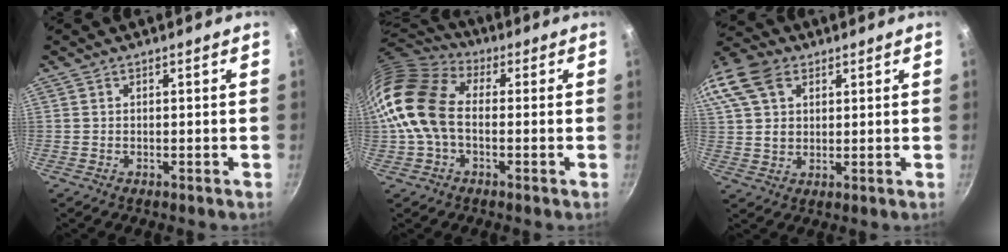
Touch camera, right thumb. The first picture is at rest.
{"total": 14.4, "force": [-0.7, 9.8, 10.5], "torque": [-0.182, 0.030, -0.032]}
{"total": 19.3, "force": [8.2, 13.7, 10.8], "torque": [-0.255, 0.037, 0.150]}